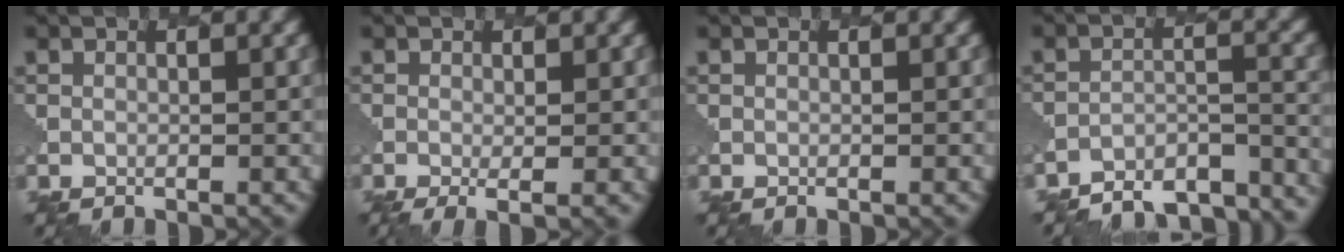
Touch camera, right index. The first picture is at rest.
{"total": 2.5, "force": [-0.5, 0.6, 2.3], "torque": [-0.040, -0.008, -0.006]}
{"total": 0.0}
{"total": 9.6, "force": [-9.1, 2.5, 2.0], "torque": [-0.030, 0.002, -0.115]}